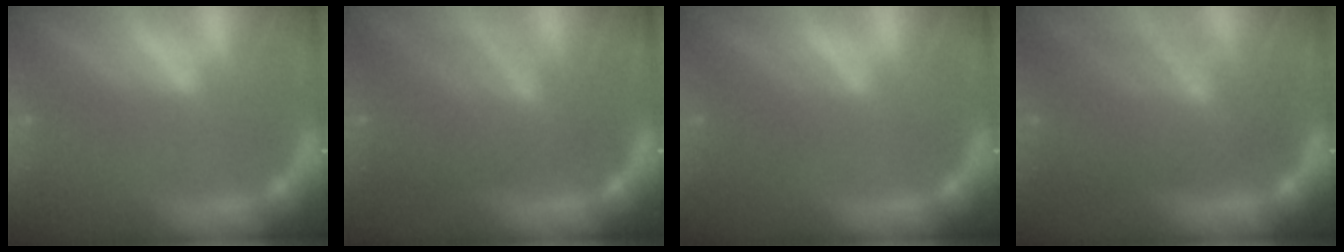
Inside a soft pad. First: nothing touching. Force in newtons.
{"total": 7.6}
{"total": 2.5}
{"total": 8.5}